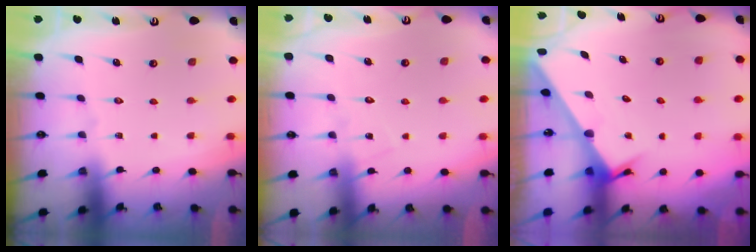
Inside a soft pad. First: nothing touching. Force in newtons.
{"total": 7.1, "press": 7.1, "slide": 0.5}
{"total": 3.3, "press": 3.3, "slide": 0.0}